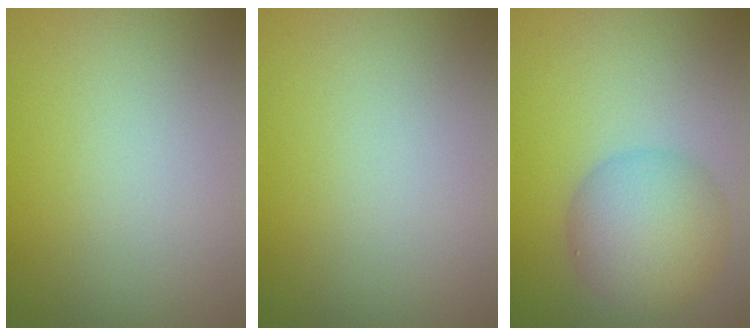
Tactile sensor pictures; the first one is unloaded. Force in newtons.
{"total": 0.0}
{"total": 6.2, "press": 6.2, "slide": 0.1}